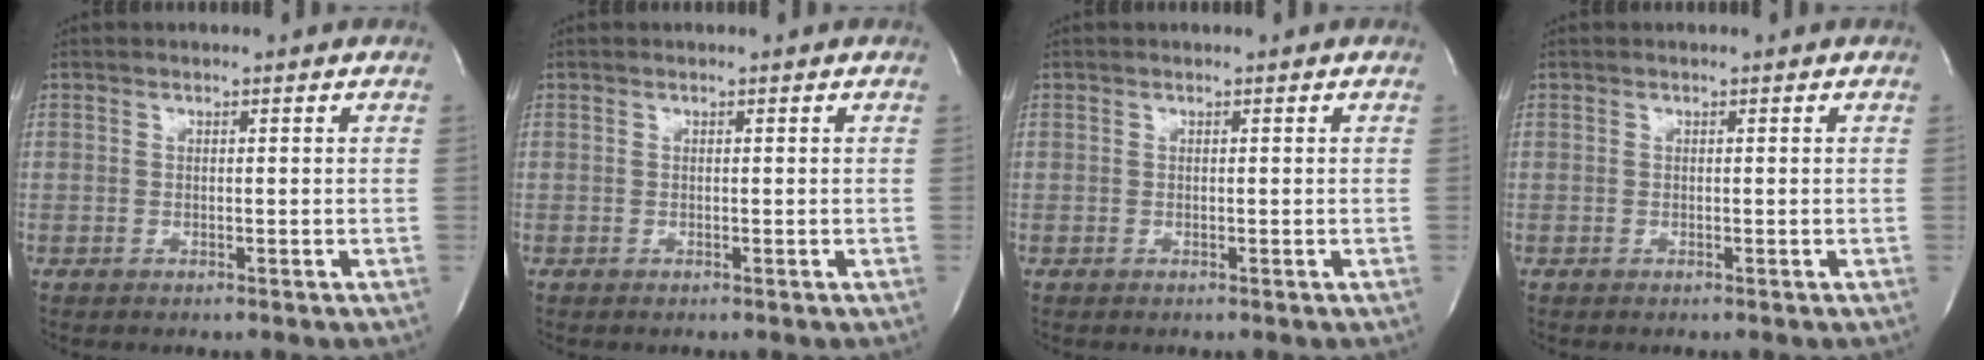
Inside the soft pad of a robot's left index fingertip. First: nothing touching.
{"total": 0.0}
{"total": 0.0}
{"total": 0.0}